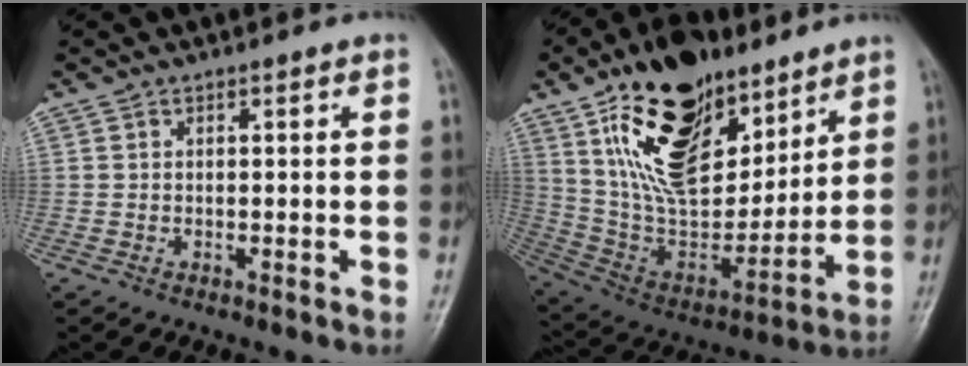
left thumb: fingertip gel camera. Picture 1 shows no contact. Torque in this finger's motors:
{"motor_torque": [2.52, 2.48, 1.31, -1.46, 0.37]}